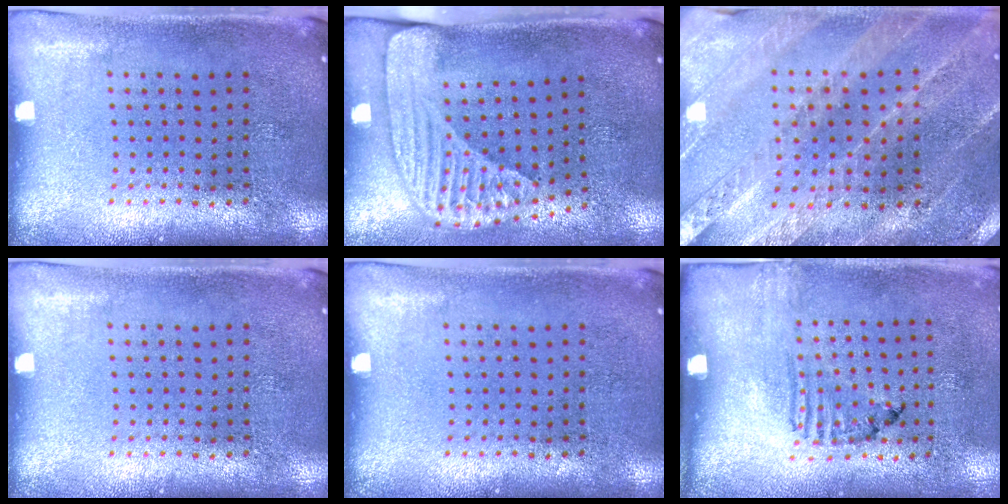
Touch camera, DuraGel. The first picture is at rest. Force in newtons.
{"total": 2.3, "press": 1.7, "slide": 1.5}
{"total": 1.8, "press": 1.8, "slide": 0.1}
{"total": 0.0}
{"total": 0.0}
{"total": 1.7, "press": 1.1, "slide": 1.3}